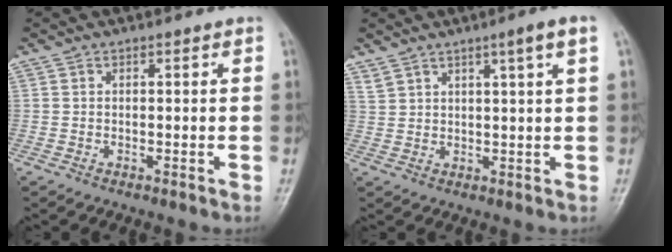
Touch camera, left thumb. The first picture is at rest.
{"total": 5.3, "force": [3.3, 0.1, 4.2], "torque": [-0.069, -0.012, 0.060]}